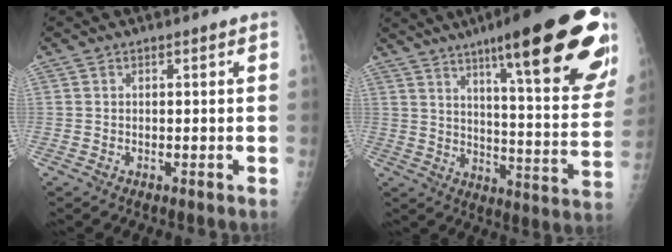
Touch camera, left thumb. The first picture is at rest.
{"total": 28.8, "force": [16.9, 5.2, 22.7], "torque": [-0.266, -0.054, 0.240]}